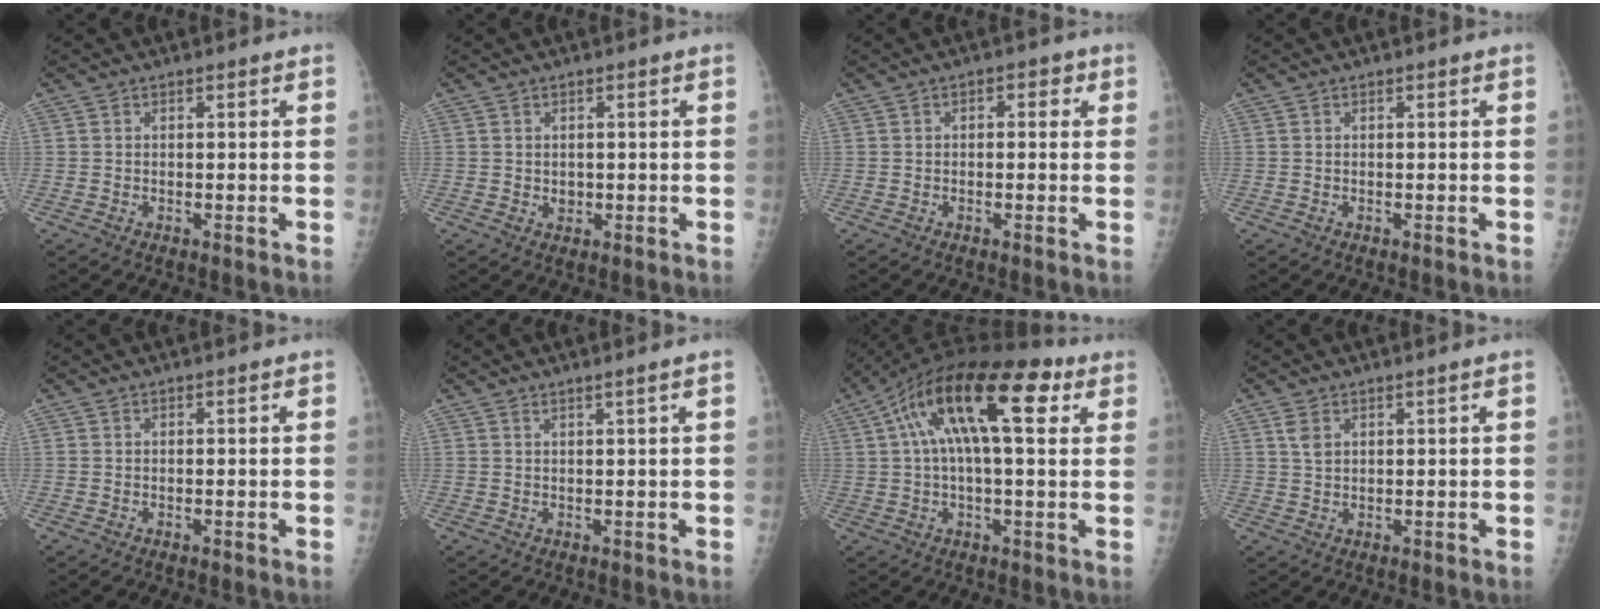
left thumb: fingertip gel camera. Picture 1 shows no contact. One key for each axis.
{"total": 1.5, "fx": 0.0, "fy": 1.3, "fz": 0.8, "tx": -0.008, "ty": 0.000, "tz": 0.006}
{"total": 2.8, "fx": 0.7, "fy": 1.8, "fz": 2.0, "tx": -0.005, "ty": 0.005, "tz": 0.002}
{"total": 0.0}
{"total": 0.0}
{"total": 1.3, "fx": 0.7, "fy": -0.6, "fz": 0.9, "tx": -0.027, "ty": -0.010, "tz": 0.020}
{"total": 17.4, "fx": 5.7, "fy": 6.7, "fz": 15.0, "tx": -0.250, "ty": 0.036, "tz": 0.086}
{"total": 2.3, "fx": 1.3, "fy": 0.9, "fz": 1.7, "tx": -0.039, "ty": 0.002, "tz": 0.034}